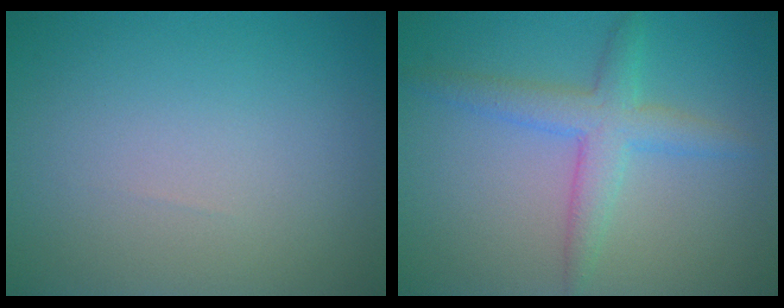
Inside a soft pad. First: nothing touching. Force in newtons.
{"total": 3.7, "press": 3.7, "slide": 0.0}